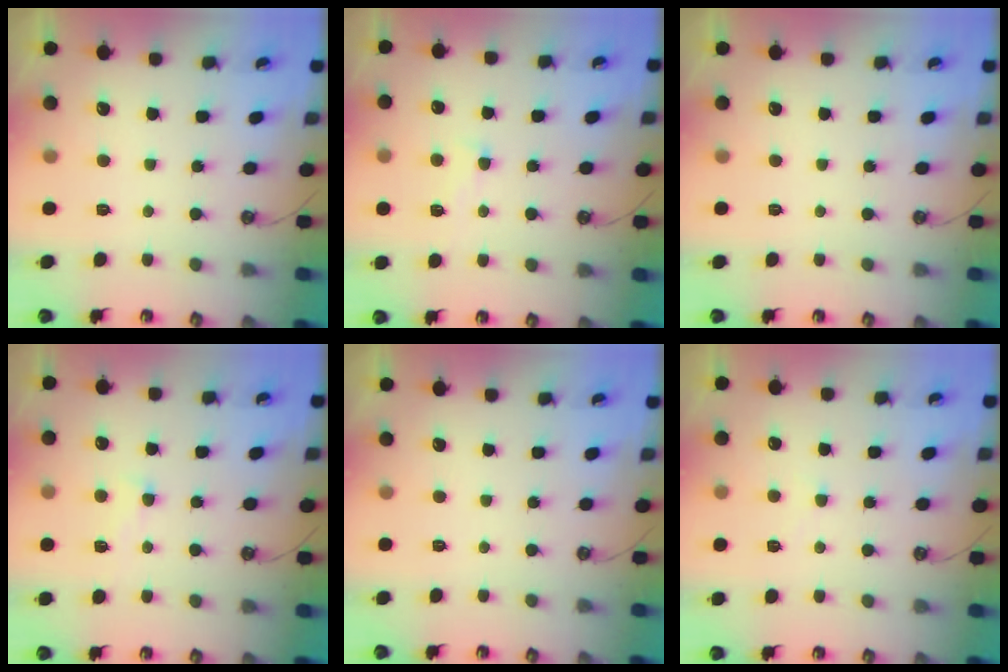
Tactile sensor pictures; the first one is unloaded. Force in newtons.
{"total": 0.9, "press": 0.6, "slide": 0.7}
{"total": 0.0}
{"total": 0.9, "press": 0.6, "slide": 0.7}
{"total": 0.0}
{"total": 4.0, "press": 4.0, "slide": 0.3}